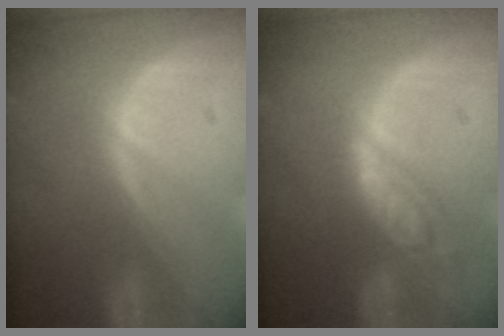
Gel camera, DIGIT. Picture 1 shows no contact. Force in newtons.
{"total": 5.5, "press": 5.0, "slide": 2.4}